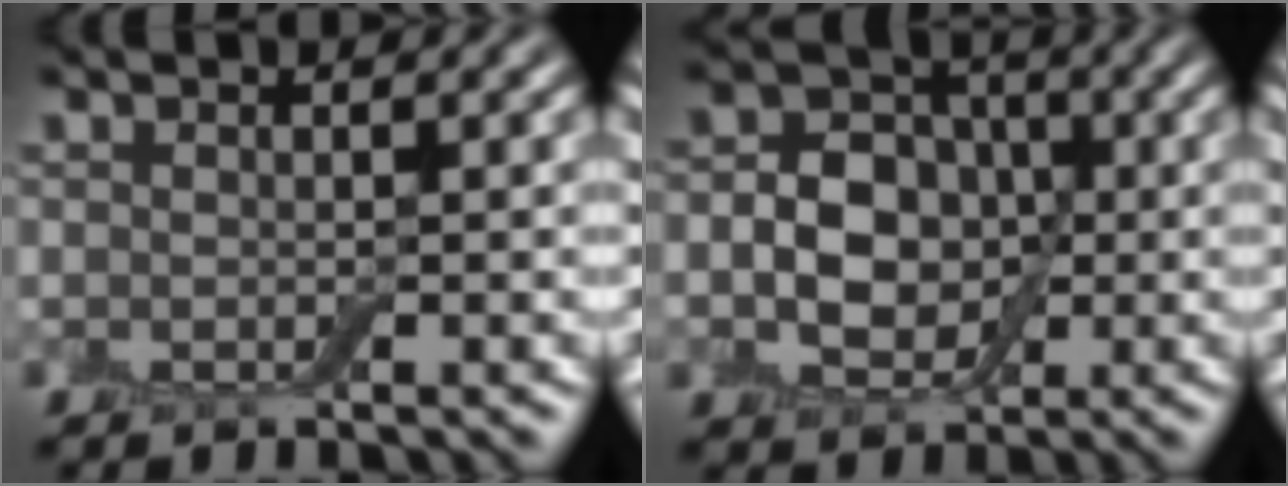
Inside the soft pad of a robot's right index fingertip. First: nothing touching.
{"total": 6.0, "force": [-0.4, 4.8, 3.6], "torque": [-0.047, -0.001, -0.020]}